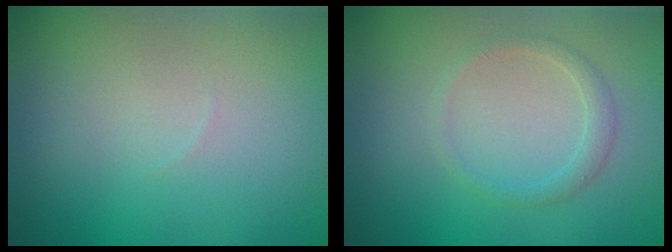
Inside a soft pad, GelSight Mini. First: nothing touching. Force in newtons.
{"total": 1.3, "press": 1.3, "slide": 0.2}